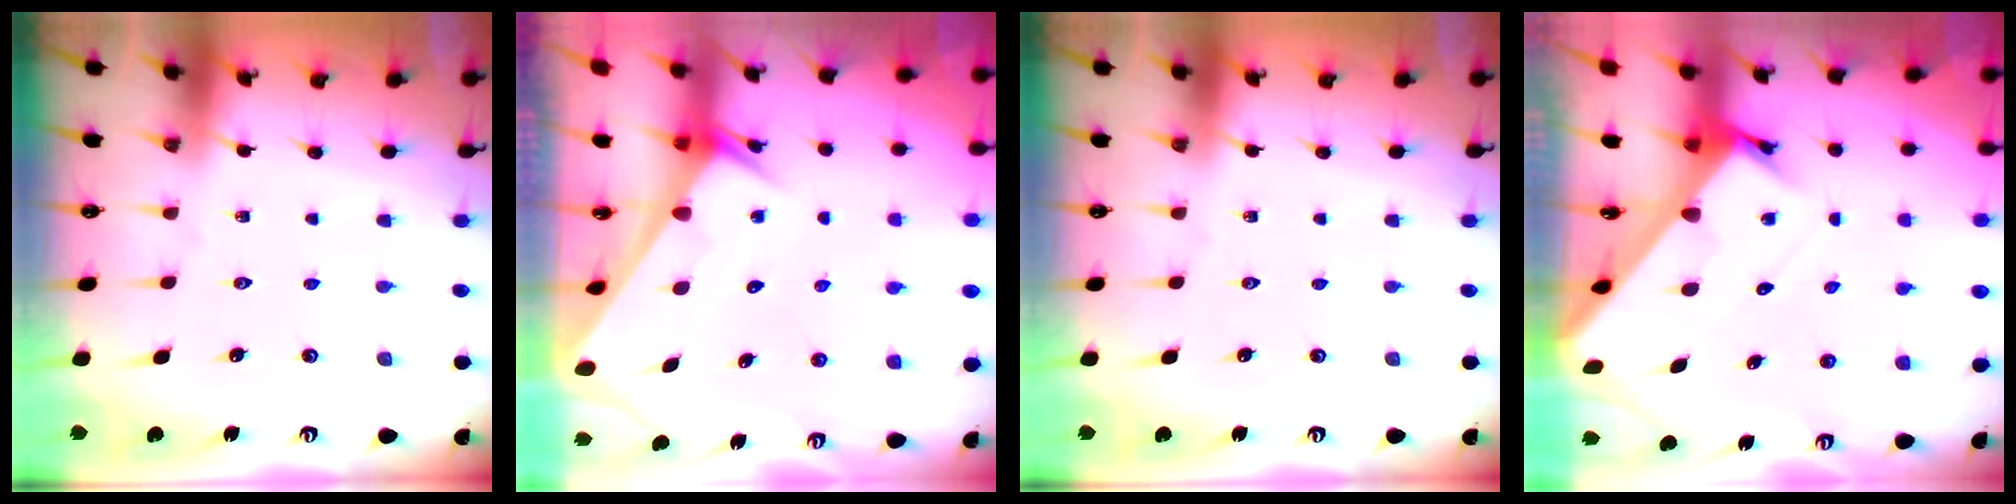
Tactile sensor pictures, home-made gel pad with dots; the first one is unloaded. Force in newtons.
{"total": 2.5, "press": 2.5, "slide": 0.1}
{"total": 0.0}
{"total": 3.3, "press": 3.3, "slide": 0.3}